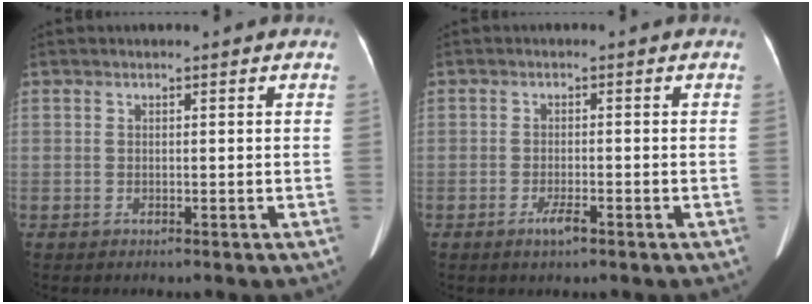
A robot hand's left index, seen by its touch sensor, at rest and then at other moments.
{"total": 2.3, "force": [-1.5, 0.3, 1.7], "torque": [-0.035, -0.007, -0.026]}